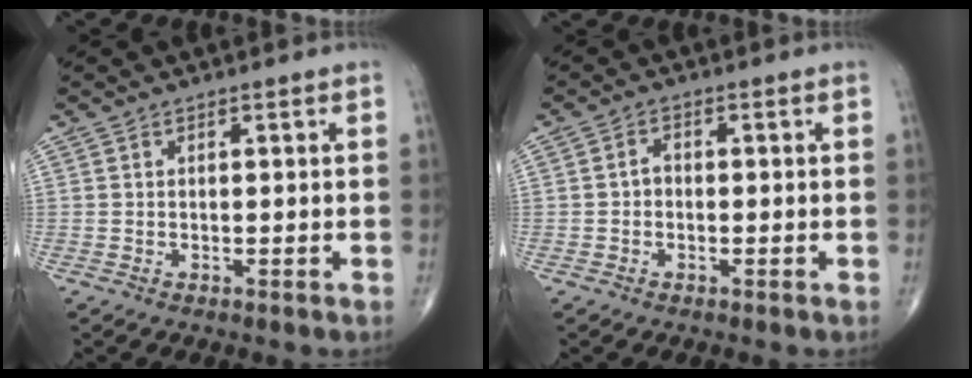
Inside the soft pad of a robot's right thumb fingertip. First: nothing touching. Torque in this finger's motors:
{"motor_torque": [-0.25, -0.02, -0.07, 0.14, 0.07]}